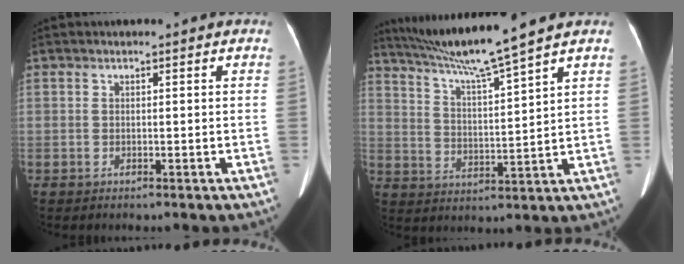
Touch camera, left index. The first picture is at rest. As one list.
[{"total": 11.2, "force": [9.5, -2.5, 5.5], "torque": [-0.100, -0.002, 0.170]}]